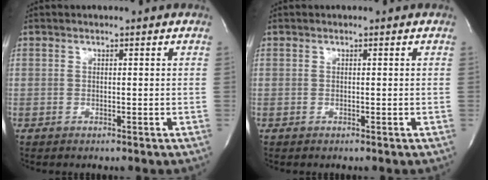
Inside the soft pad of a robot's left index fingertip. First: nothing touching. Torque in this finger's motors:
{"motor_torque": [0.00, 0.00, 0.00, 0.00]}